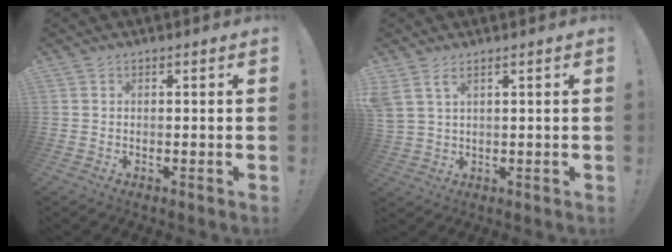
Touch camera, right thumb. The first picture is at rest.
{"total": 3.8, "force": [2.3, 1.2, 2.7], "torque": [-0.068, -0.007, 0.046]}